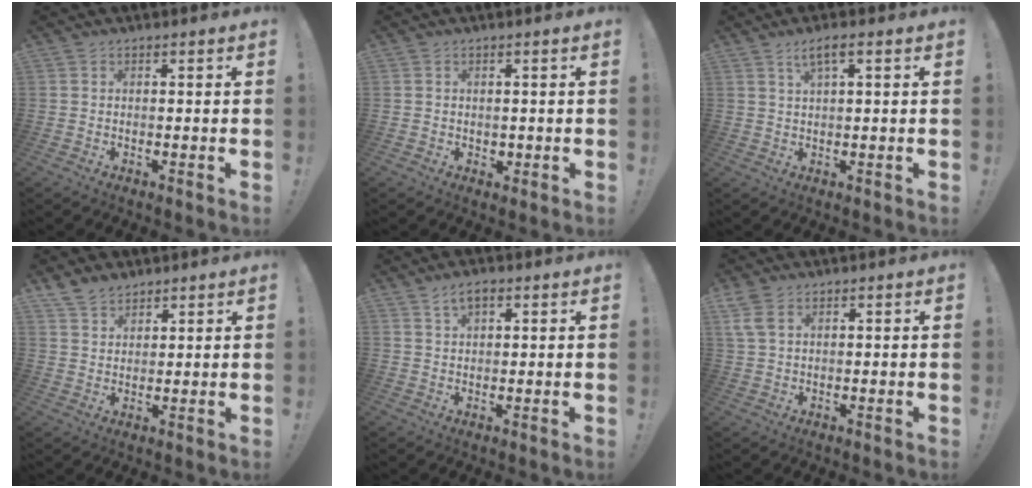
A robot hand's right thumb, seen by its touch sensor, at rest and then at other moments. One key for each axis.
{"total": 1.5, "fx": 0.5, "fy": 1.3, "fz": 0.4, "tx": 0.002, "ty": -0.002, "tz": 0.009}
{"total": 3.9, "fx": 1.8, "fy": 0.6, "fz": 3.4, "tx": -0.062, "ty": -0.002, "tz": 0.028}
{"total": 5.9, "fx": 4.8, "fy": 3.1, "fz": 1.4, "tx": -0.022, "ty": -0.030, "tz": 0.092}
{"total": 4.0, "fx": 2.1, "fy": 2.0, "fz": 2.8, "tx": -0.042, "ty": -0.003, "tz": 0.037}
{"total": 4.9, "fx": 2.6, "fy": 2.5, "fz": 3.3, "tx": -0.081, "ty": 0.000, "tz": 0.051}